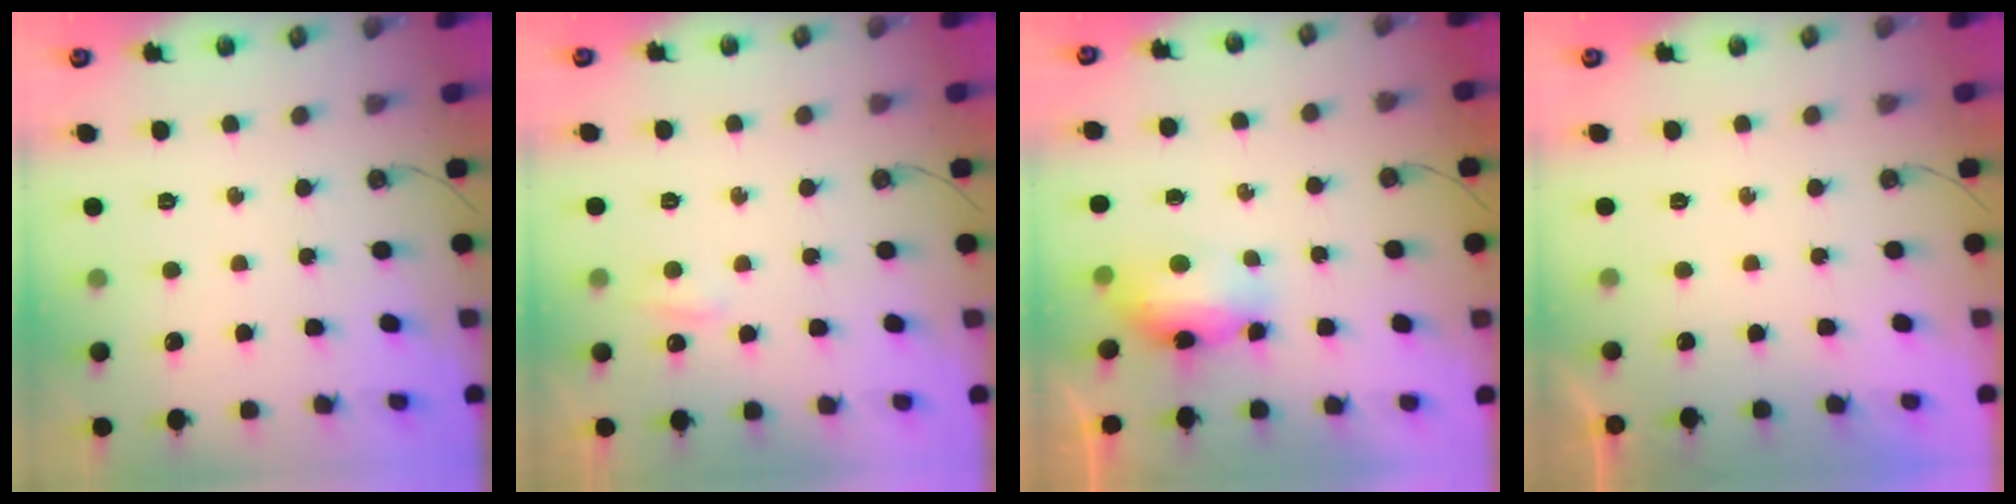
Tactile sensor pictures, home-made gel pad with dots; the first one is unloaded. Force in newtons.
{"total": 3.3, "press": 3.2, "slide": 0.6}
{"total": 15.0, "press": 9.9, "slide": 11.3}
{"total": 0.0}